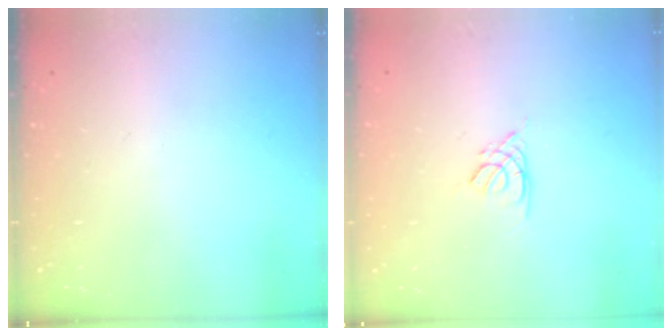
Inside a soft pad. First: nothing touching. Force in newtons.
{"total": 2.6, "press": 2.6, "slide": 0.3}